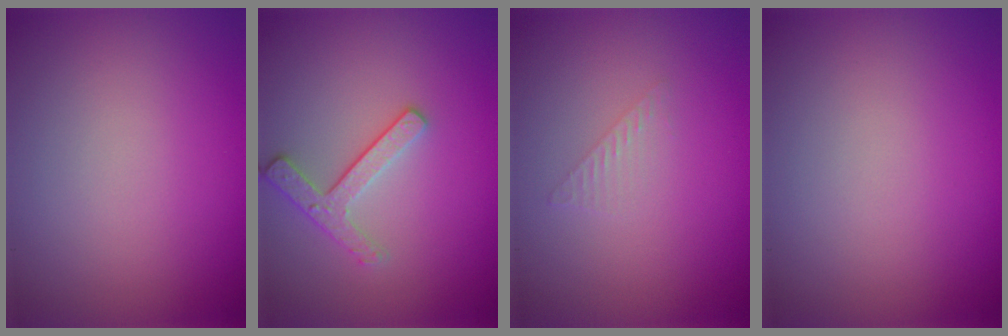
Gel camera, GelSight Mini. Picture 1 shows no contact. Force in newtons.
{"total": 2.4, "press": 2.3, "slide": 0.8}
{"total": 1.0, "press": 1.0, "slide": 0.0}
{"total": 0.0}